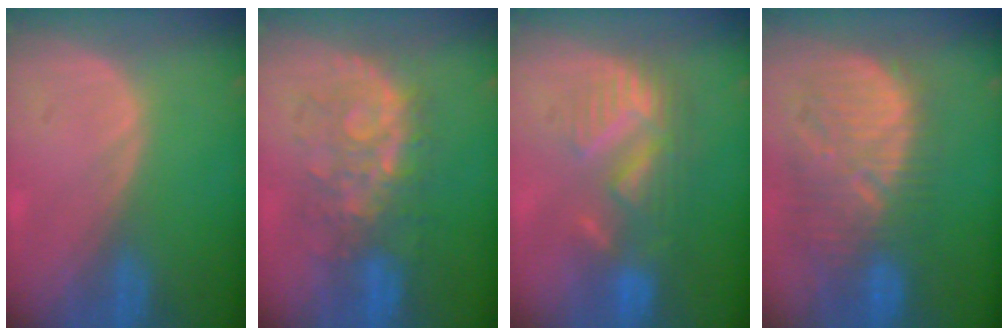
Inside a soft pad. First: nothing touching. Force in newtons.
{"total": 8.3, "press": 8.3, "slide": 0.9}
{"total": 8.7, "press": 8.0, "slide": 3.3}
{"total": 12.0, "press": 11.3, "slide": 4.1}